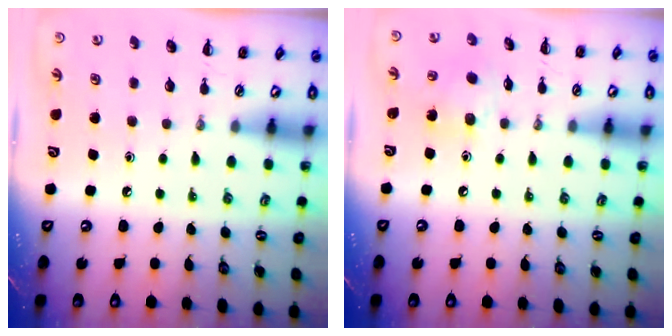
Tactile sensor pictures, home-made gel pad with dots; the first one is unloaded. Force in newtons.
{"total": 8.1, "press": 8.1, "slide": 0.6}